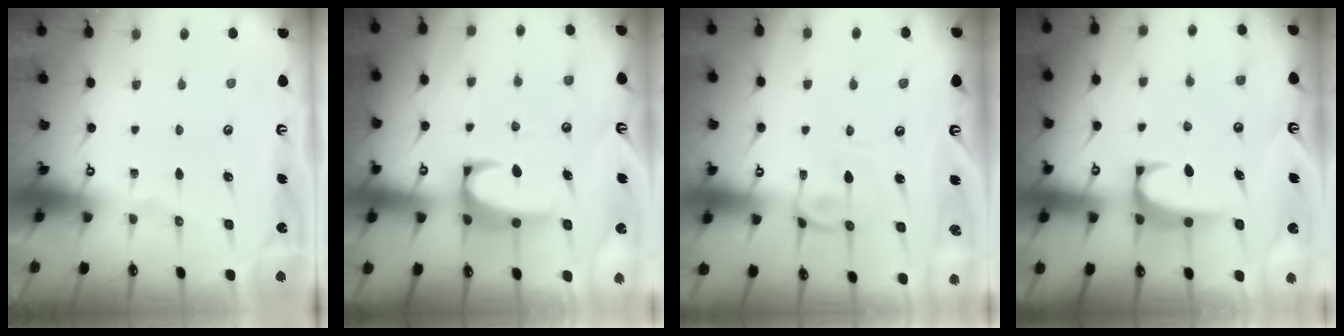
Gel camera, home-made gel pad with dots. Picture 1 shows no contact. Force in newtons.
{"total": 4.9, "press": 4.9, "slide": 0.5}
{"total": 1.0, "press": 0.9, "slide": 0.5}
{"total": 2.0, "press": 2.0, "slide": 0.3}